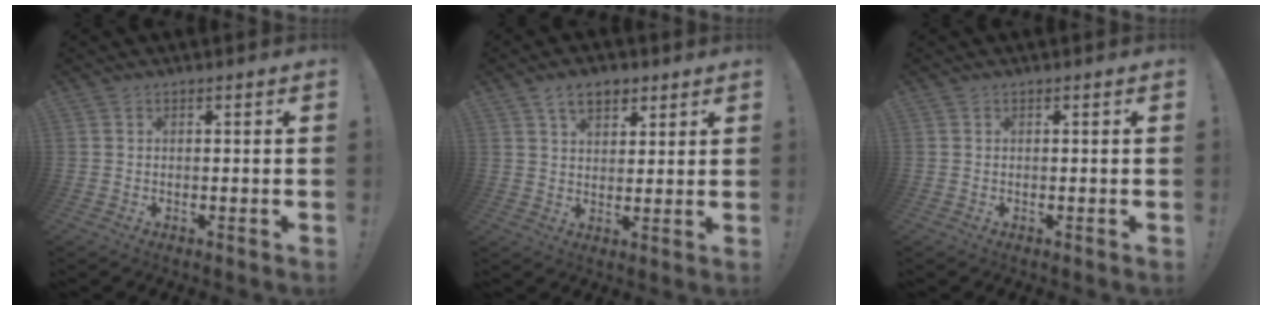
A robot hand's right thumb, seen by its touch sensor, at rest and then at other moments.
{"total": 7.6, "force": [4.4, 4.7, 4.0], "torque": [-0.059, -0.008, 0.081]}
{"total": 0.0}